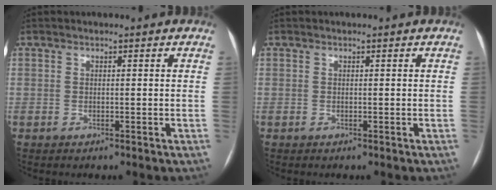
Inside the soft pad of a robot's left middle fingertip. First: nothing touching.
{"total": 0.0}